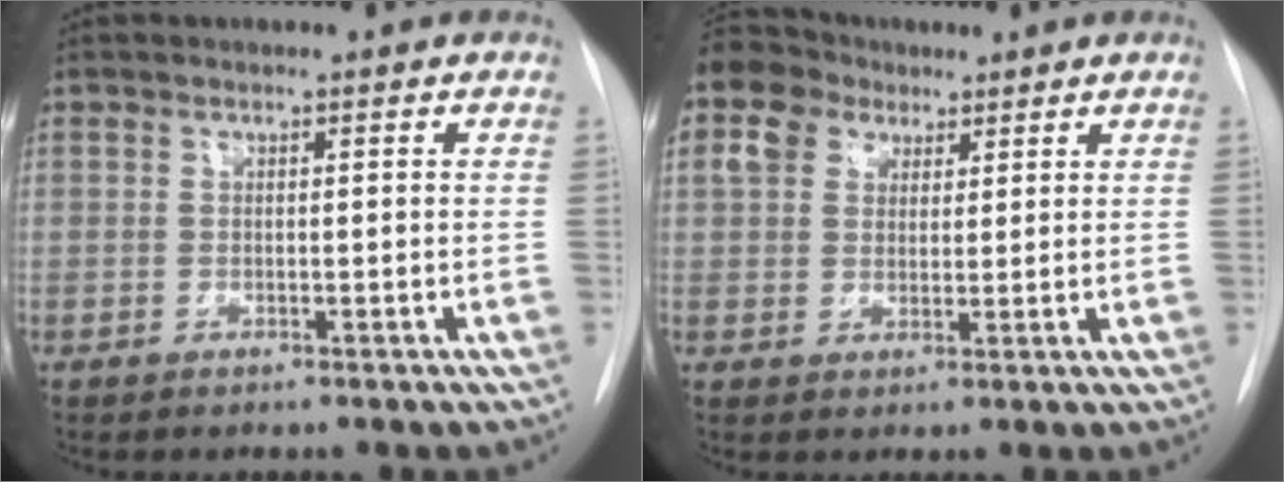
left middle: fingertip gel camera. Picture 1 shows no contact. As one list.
[{"total": 11.9, "force": [6.9, 8.7, 4.2], "torque": [-0.118, 0.053, 0.130]}]